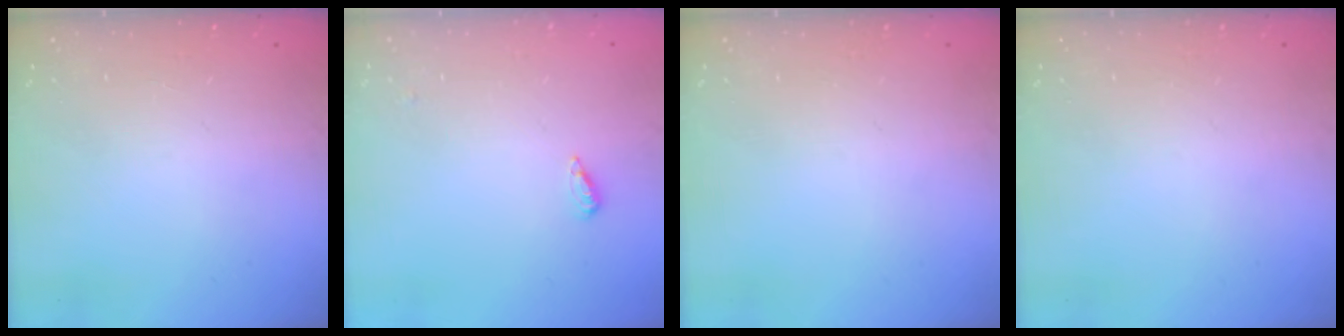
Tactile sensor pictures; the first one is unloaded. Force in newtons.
{"total": 2.2, "press": 2.2, "slide": 0.5}
{"total": 0.0}
{"total": 0.0}